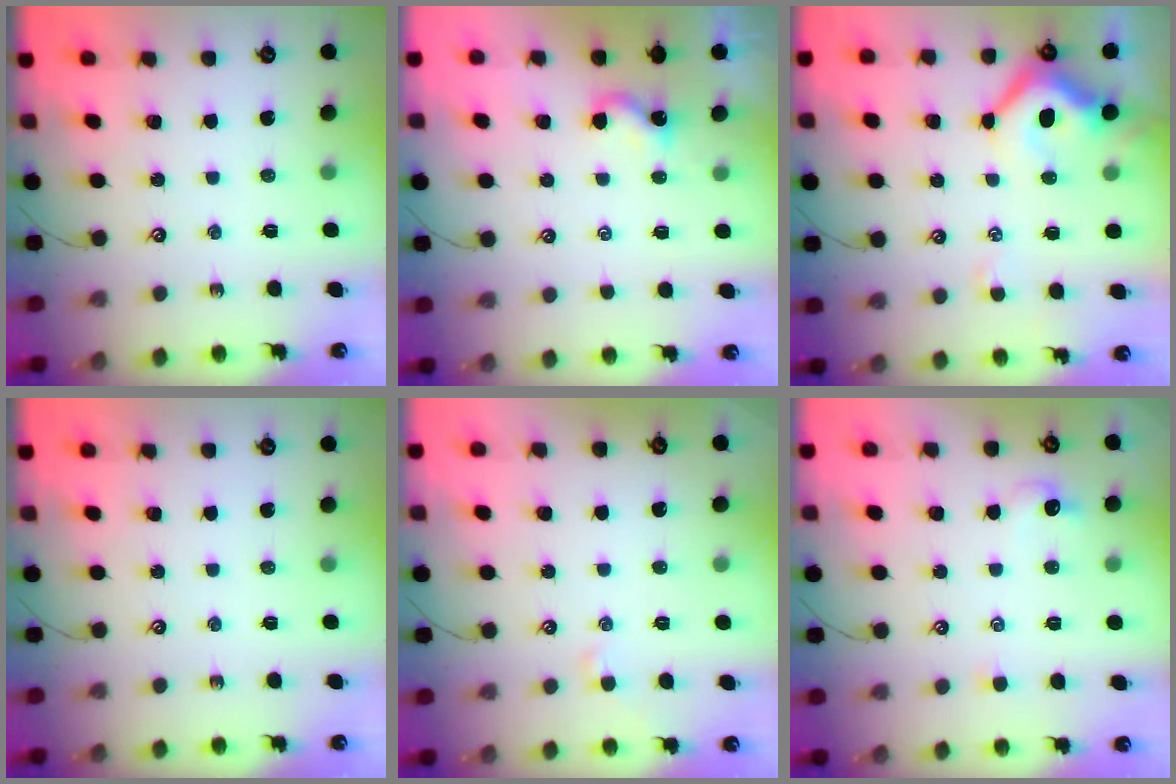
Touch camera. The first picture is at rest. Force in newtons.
{"total": 1.5, "press": 1.5, "slide": 0.2}
{"total": 7.1, "press": 6.9, "slide": 1.5}
{"total": 0.0}
{"total": 0.6, "press": 0.3, "slide": 0.5}
{"total": 0.6, "press": 0.1, "slide": 0.6}